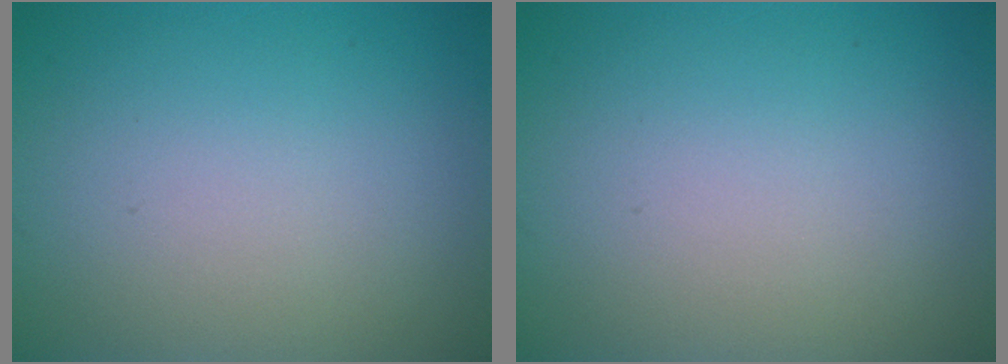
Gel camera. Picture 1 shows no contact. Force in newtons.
{"total": 0.0}